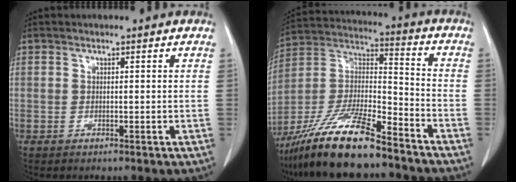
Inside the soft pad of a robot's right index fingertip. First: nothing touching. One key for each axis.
{"total": 17.1, "fx": -13.2, "fy": 2.5, "fz": 10.7, "tx": -0.228, "ty": -0.012, "tz": -0.243}